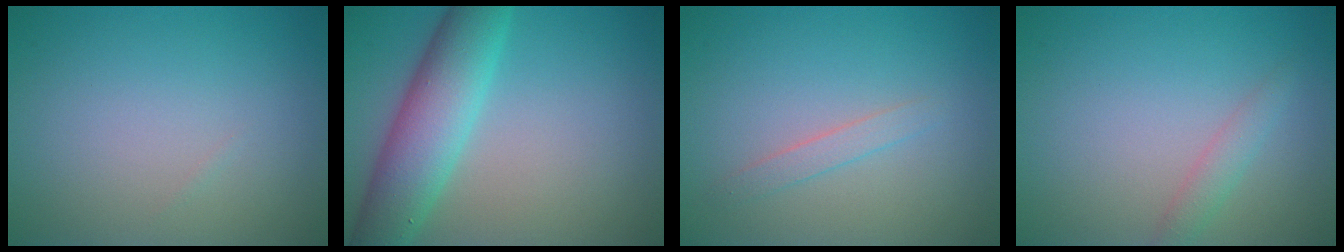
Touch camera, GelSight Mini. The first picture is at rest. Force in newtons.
{"total": 6.9, "press": 6.9, "slide": 0.6}
{"total": 1.2, "press": 1.2, "slide": 0.1}
{"total": 1.5, "press": 1.5, "slide": 0.1}